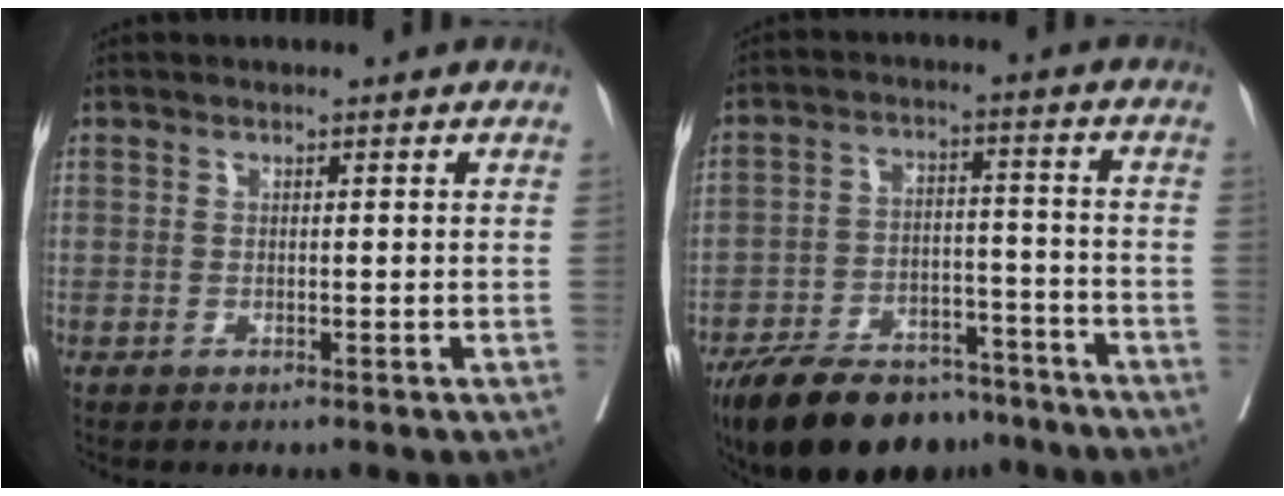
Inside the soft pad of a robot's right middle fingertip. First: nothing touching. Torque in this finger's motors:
{"motor_torque": [1.01, -1.13, 0.36, 0.04]}